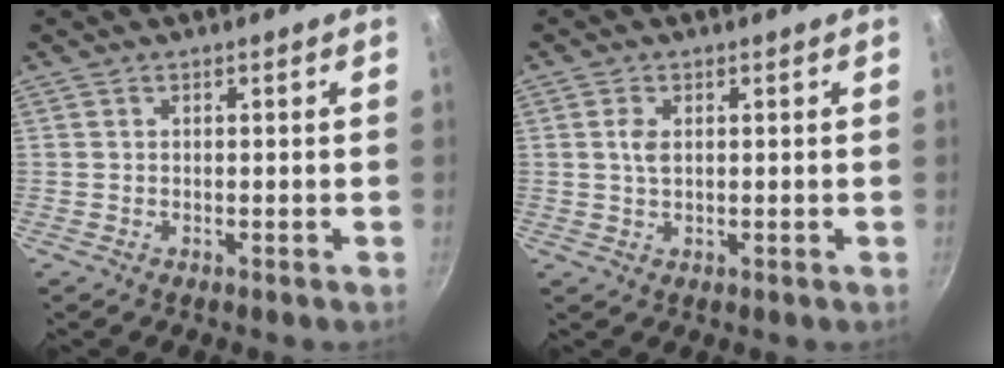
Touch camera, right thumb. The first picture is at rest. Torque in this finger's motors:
{"motor_torque": [-0.41, 0.29, 0.01, 0.43, 0.01]}